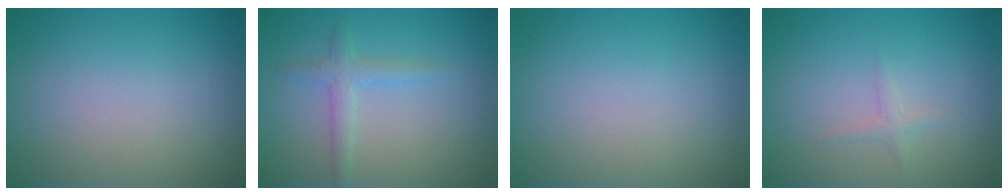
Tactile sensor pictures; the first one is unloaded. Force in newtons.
{"total": 1.9, "press": 1.9, "slide": 0.1}
{"total": 0.0}
{"total": 0.8, "press": 0.8, "slide": 0.1}